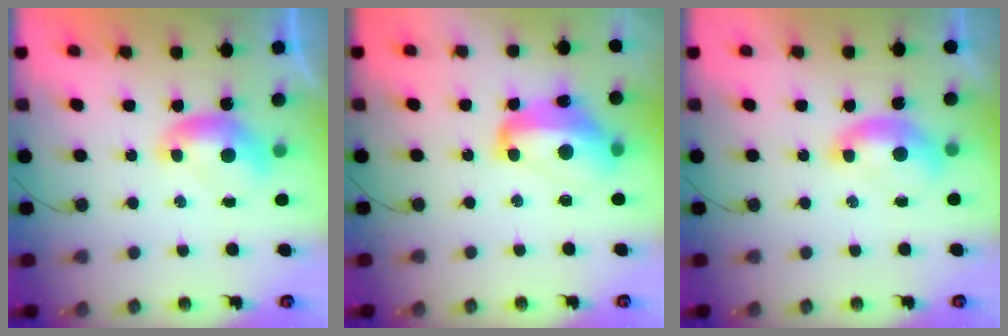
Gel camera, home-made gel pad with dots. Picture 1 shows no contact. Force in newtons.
{"total": 9.2, "press": 9.2, "slide": 0.8}
{"total": 1.6, "press": 1.5, "slide": 0.6}